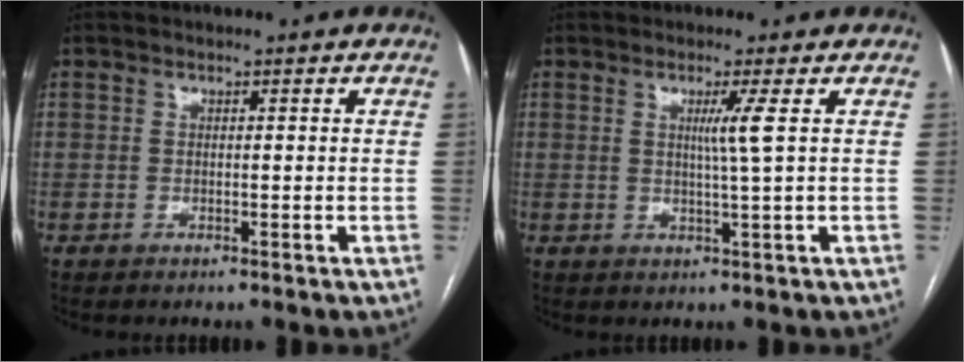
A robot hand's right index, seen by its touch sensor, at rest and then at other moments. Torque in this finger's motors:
{"motor_torque": [0.39, -0.03, 0.23, 0.07]}